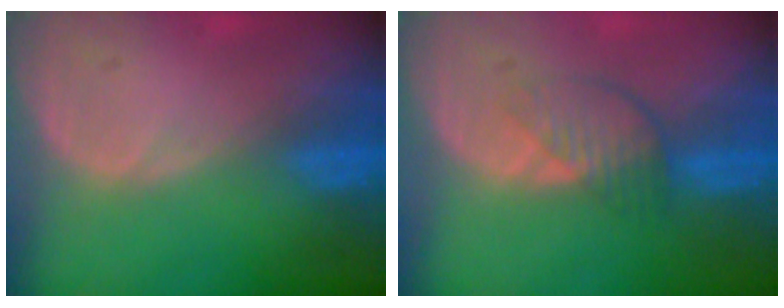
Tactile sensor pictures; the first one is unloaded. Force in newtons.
{"total": 3.9, "press": 3.6, "slide": 1.5}